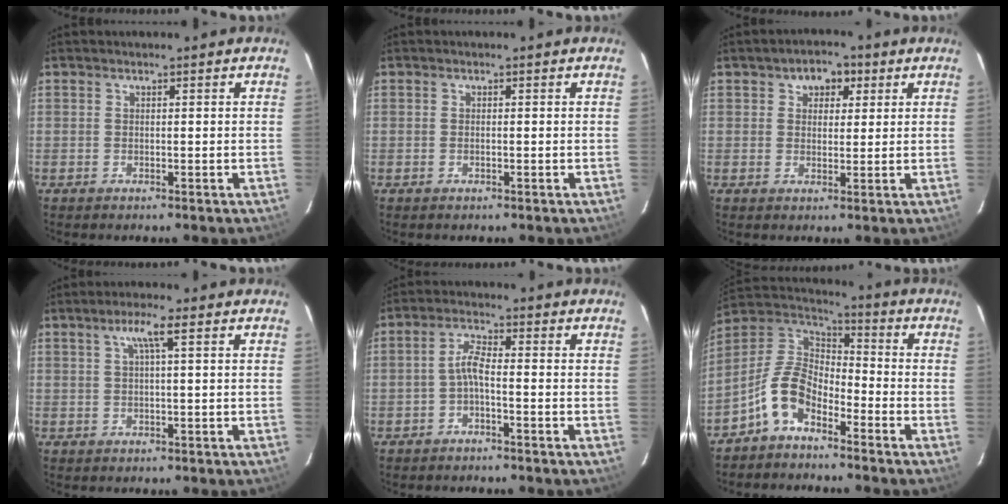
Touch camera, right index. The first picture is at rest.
{"total": 0.0}
{"total": 4.8, "force": [2.1, 3.6, 2.4], "torque": [-0.027, 0.013, 0.030]}
{"total": 3.5, "force": [1.3, -0.1, 3.3], "torque": [-0.063, 0.007, 0.023]}
{"total": 3.0, "force": [-1.5, 0.4, 2.5], "torque": [-0.060, 0.009, -0.030]}
{"total": 10.2, "force": [-6.0, 5.5, 6.2], "torque": [-0.137, 0.026, -0.126]}